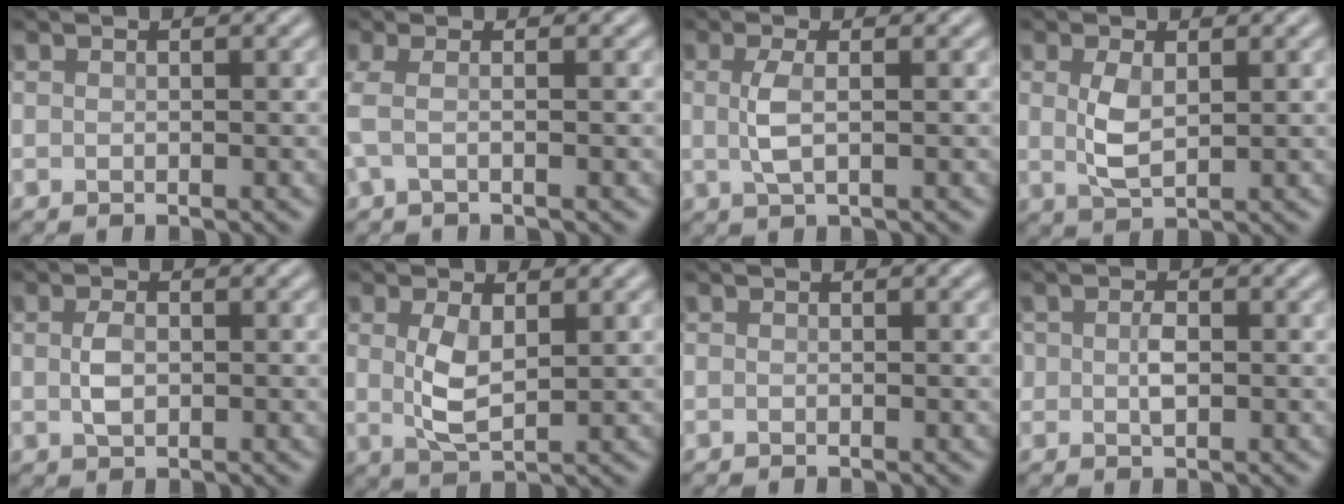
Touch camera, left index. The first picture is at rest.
{"total": 2.1, "force": [-0.5, 0.7, 2.0], "torque": [-0.055, 0.000, -0.013]}
{"total": 2.2, "force": [0.0, 0.6, 2.2], "torque": [-0.051, 0.001, -0.002]}
{"total": 2.8, "force": [0.3, 1.3, 2.4], "torque": [-0.058, 0.000, 0.010]}
{"total": 2.0, "force": [-0.2, 1.2, 1.6], "torque": [-0.035, 0.000, -0.004]}
{"total": 3.3, "force": [0.5, 1.4, 3.0], "torque": [-0.070, -0.001, 0.014]}
{"total": 0.0}
{"total": 1.8, "force": [-0.2, 1.1, 1.4], "torque": [-0.031, -0.001, -0.004]}